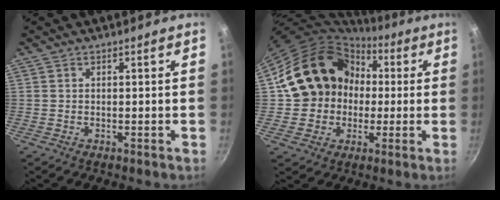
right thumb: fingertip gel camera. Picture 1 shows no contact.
{"total": 18.1, "force": [2.1, 15.8, 8.6], "torque": [-0.123, 0.048, 0.037]}